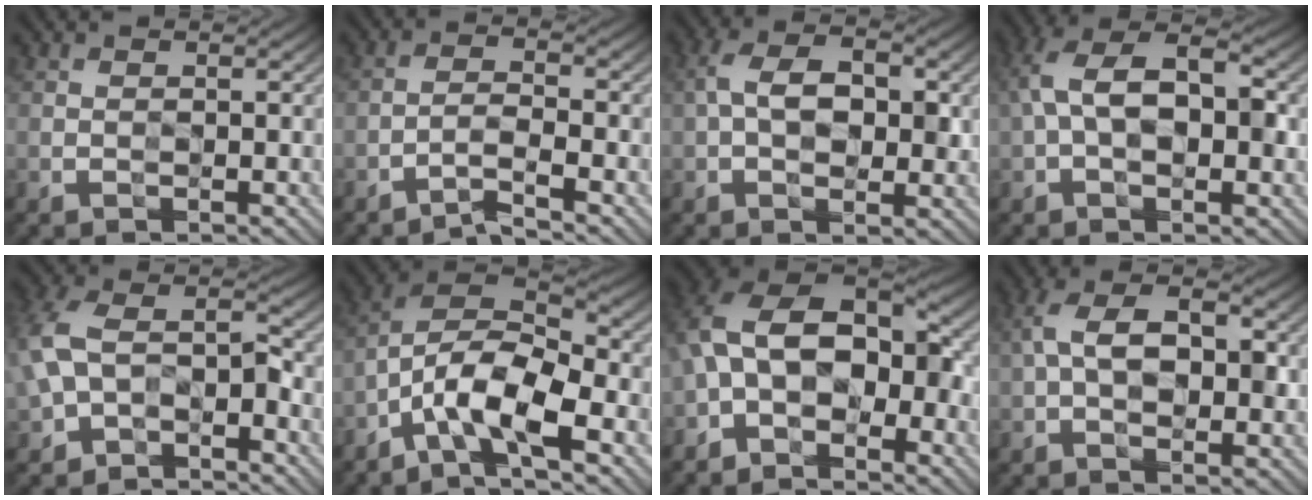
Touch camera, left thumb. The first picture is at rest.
{"total": 2.8, "force": [-2.4, 0.2, 1.4], "torque": [-0.026, 0.005, -0.058]}
{"total": 6.6, "force": [0.7, 4.0, 5.1], "torque": [-0.098, 0.003, 0.007]}
{"total": 9.3, "force": [0.7, 5.4, 7.6], "torque": [-0.147, 0.014, 0.003]}
{"total": 8.7, "force": [-2.6, 5.6, 6.1], "torque": [-0.134, 0.001, -0.063]}
{"total": 11.7, "force": [-5.3, 4.6, 9.3], "torque": [-0.184, -0.004, -0.110]}
{"total": 12.4, "force": [-1.9, 7.8, 9.4], "torque": [-0.188, 0.000, -0.046]}
{"total": 7.3, "force": [0.9, 4.3, 5.9], "torque": [-0.115, 0.008, 0.008]}